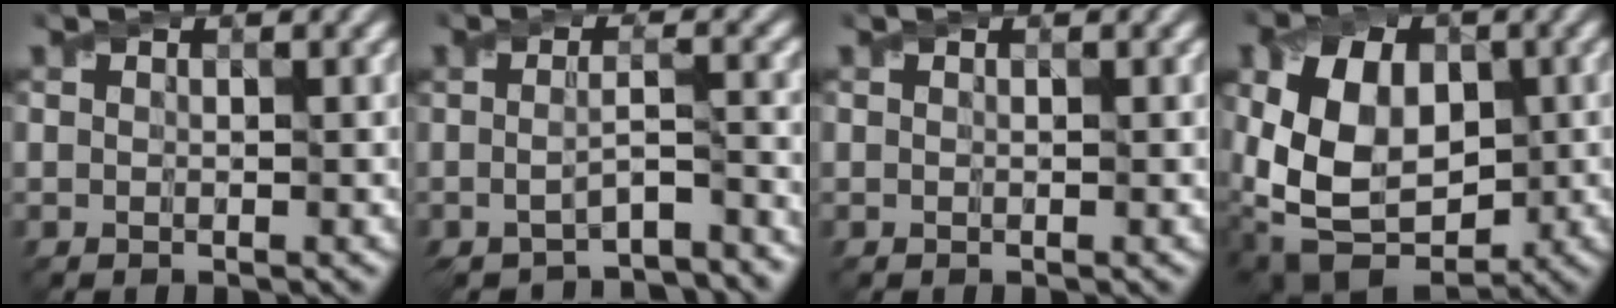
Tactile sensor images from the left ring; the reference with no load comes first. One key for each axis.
{"total": 4.8, "fx": -3.7, "fy": 0.9, "fz": 3.0, "tx": -0.053, "ty": -0.015, "tz": -0.055}
{"total": 0.0}
{"total": 12.0, "fx": -0.7, "fy": 8.6, "fz": 8.4, "tx": -0.161, "ty": -0.007, "tz": -0.015}